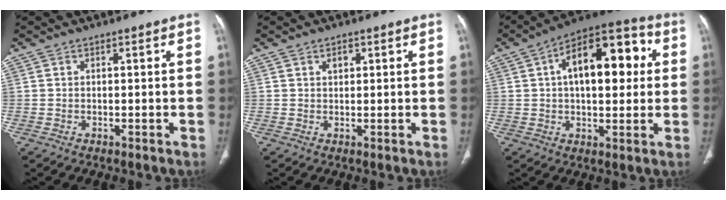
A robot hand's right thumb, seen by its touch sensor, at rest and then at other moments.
{"total": 1.6, "force": [0.7, 1.1, 0.9], "torque": [-0.008, -0.002, 0.011]}
{"total": 18.4, "force": [3.7, 9.5, 15.3], "torque": [-0.194, 0.030, 0.048]}